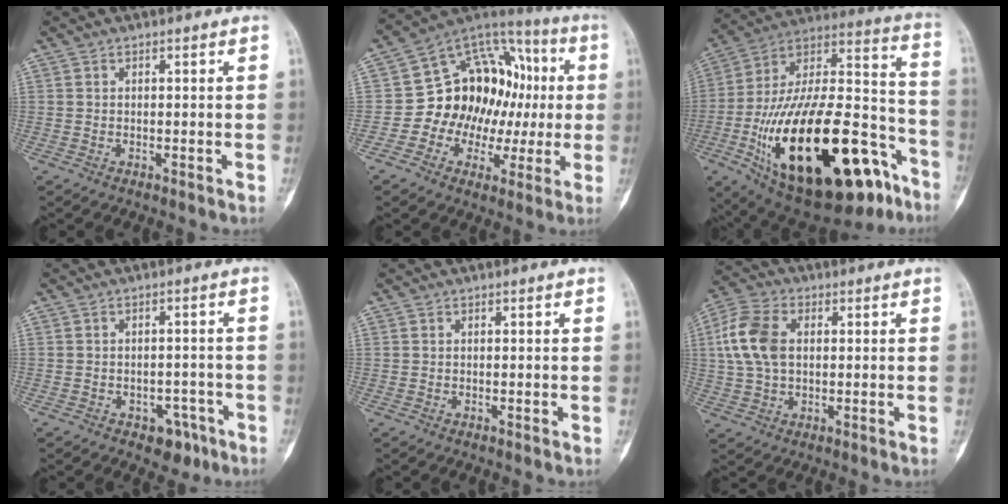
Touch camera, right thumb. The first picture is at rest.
{"total": 19.2, "force": [-0.1, 15.0, 12.1], "torque": [-0.101, 0.056, 0.002]}
{"total": 40.2, "force": [-17.0, 17.1, 32.2], "torque": [-0.531, 0.053, -0.262]}
{"total": 5.0, "force": [-2.8, 3.3, 2.4], "torque": [-0.007, 0.024, -0.033]}
{"total": 0.0}
{"total": 10.6, "force": [1.6, 6.8, 7.9], "torque": [-0.171, 0.015, 0.030]}